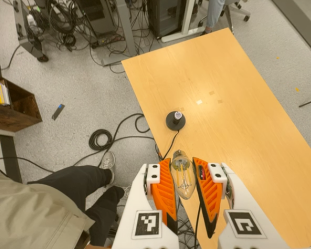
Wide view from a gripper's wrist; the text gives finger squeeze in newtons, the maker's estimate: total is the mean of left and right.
{"total": 21.2, "left": 23.9, "right": 18.6}